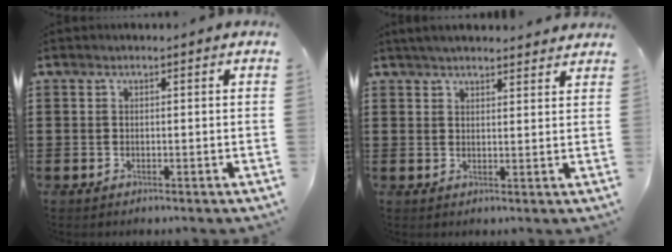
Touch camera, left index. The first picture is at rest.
{"total": 3.1, "force": [2.9, 0.3, 0.8], "torque": [-0.023, -0.002, 0.056]}